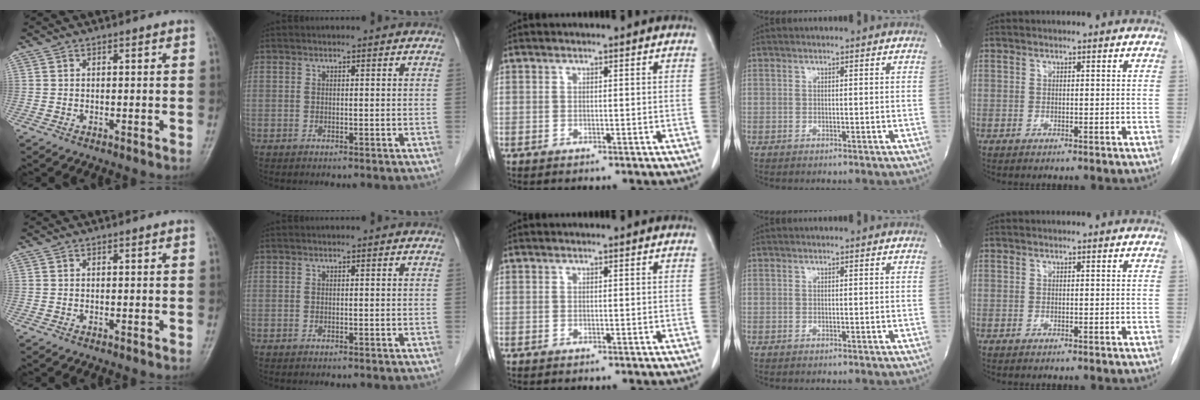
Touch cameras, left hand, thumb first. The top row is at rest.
{}